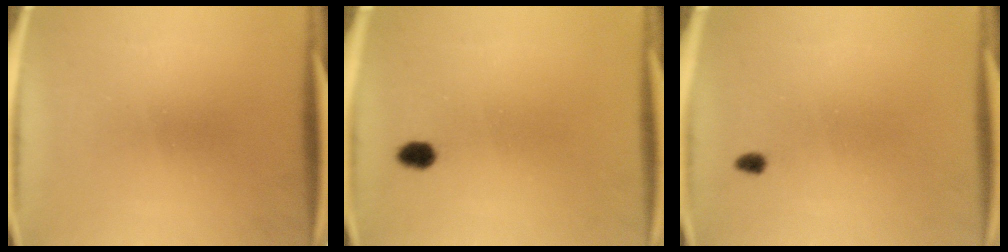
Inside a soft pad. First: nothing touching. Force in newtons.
{"total": 2.3}
{"total": 1.5}